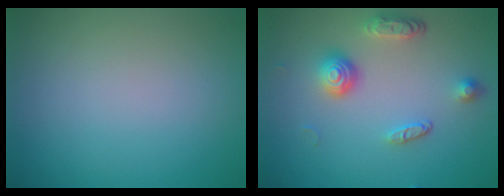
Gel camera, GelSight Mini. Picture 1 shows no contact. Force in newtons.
{"total": 3.8, "press": 2.9, "slide": 2.4}